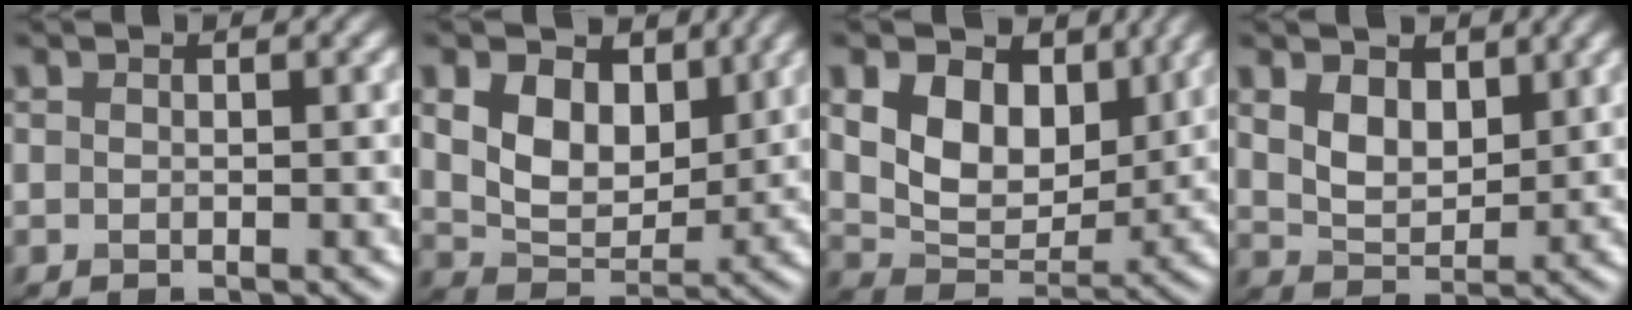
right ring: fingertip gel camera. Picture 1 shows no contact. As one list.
[{"total": 6.5, "force": [2.3, 4.4, 4.3], "torque": [-0.095, -0.008, 0.039]}, {"total": 8.5, "force": [2.8, 5.7, 5.6], "torque": [-0.116, -0.011, 0.047]}, {"total": 3.8, "force": [1.8, 2.3, 2.3], "torque": [-0.057, -0.005, 0.033]}]